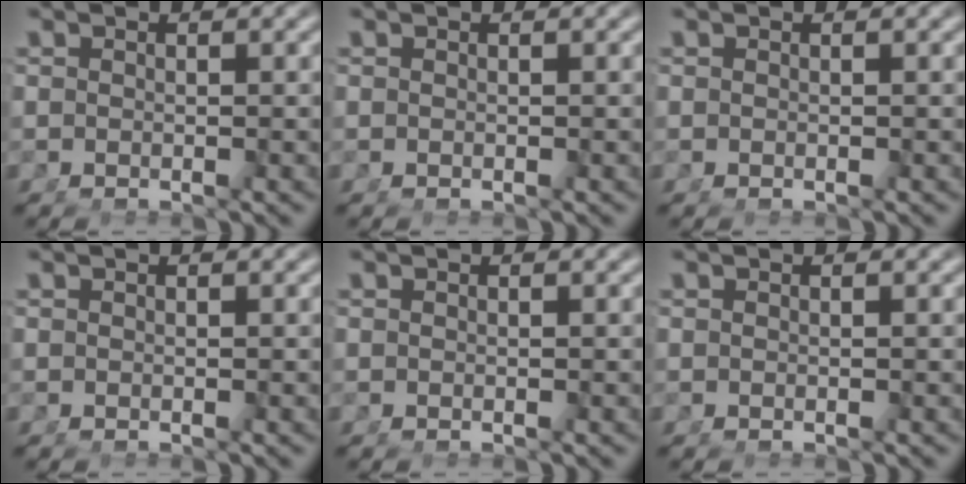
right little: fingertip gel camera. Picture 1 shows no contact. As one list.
[{"total": 0.0}, {"total": 0.0}, {"total": 0.0}, {"total": 0.0}, {"total": 0.0}]